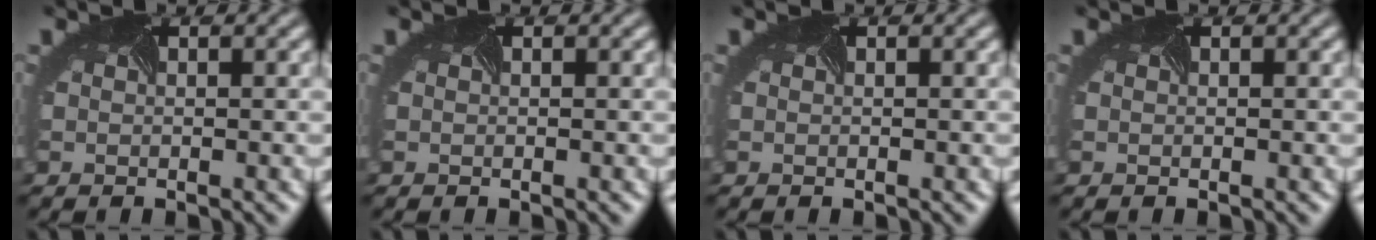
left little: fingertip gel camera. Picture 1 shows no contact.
{"total": 0.0}
{"total": 0.0}
{"total": 0.0}